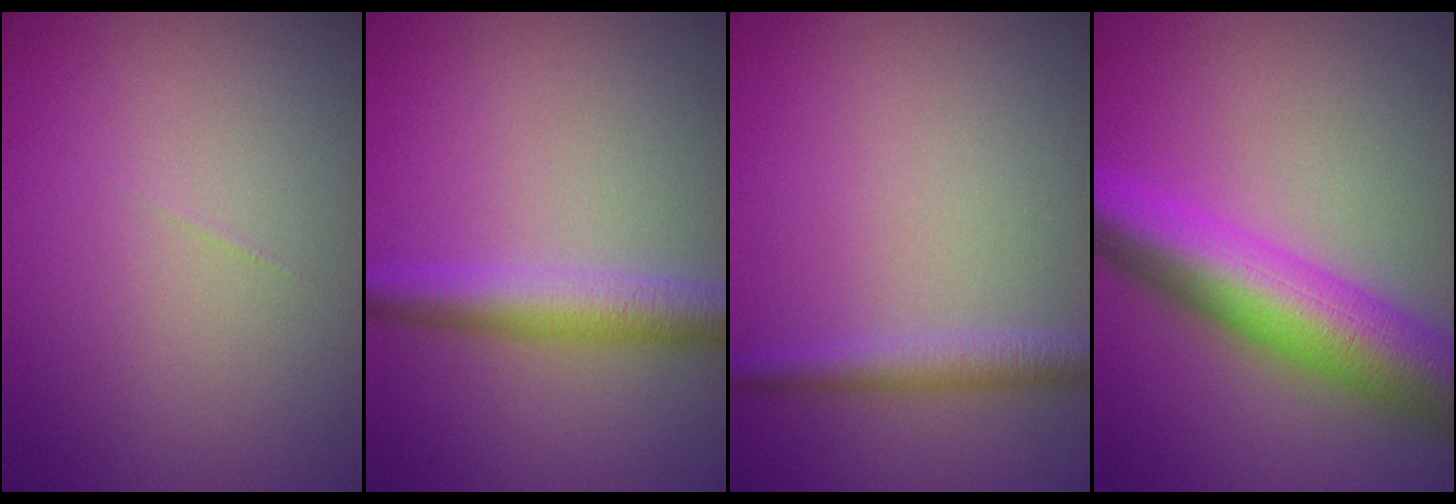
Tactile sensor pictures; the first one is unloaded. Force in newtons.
{"total": 4.2, "press": 4.2, "slide": 0.0}
{"total": 2.3, "press": 2.3, "slide": 0.1}
{"total": 9.5, "press": 9.5, "slide": 0.3}